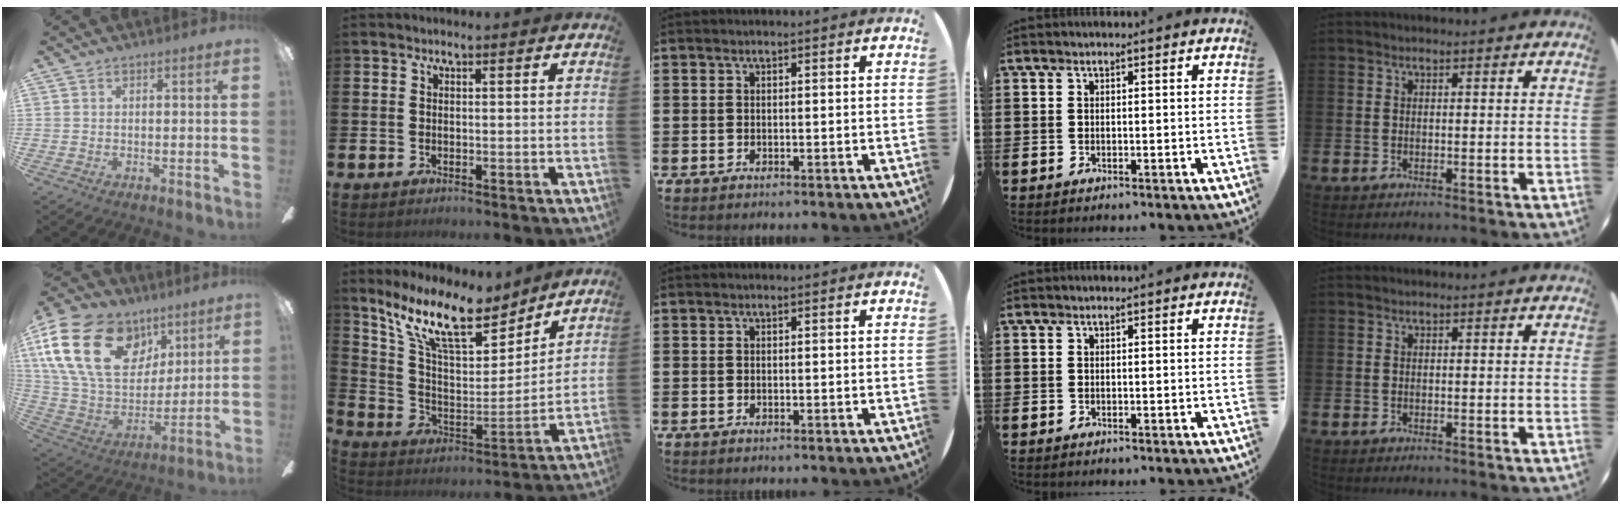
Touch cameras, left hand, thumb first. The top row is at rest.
{"thumb": {"total": 25.7, "force": [10.9, 17.4, 15.5], "torque": [-0.310, -0.034, 0.198]}, "index": {"total": 13.3, "force": [11.0, 4.2, 6.2], "torque": [-0.149, -0.064, 0.196]}}